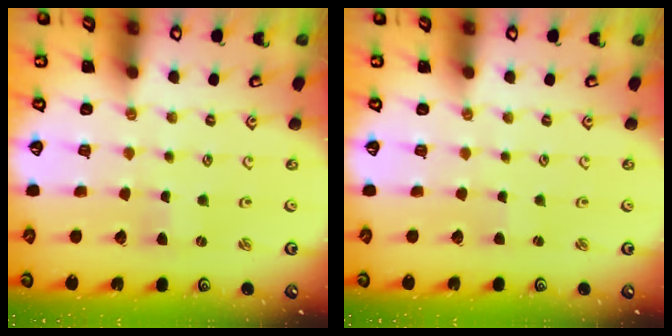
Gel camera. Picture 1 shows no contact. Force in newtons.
{"total": 0.9, "press": 0.8, "slide": 0.1}